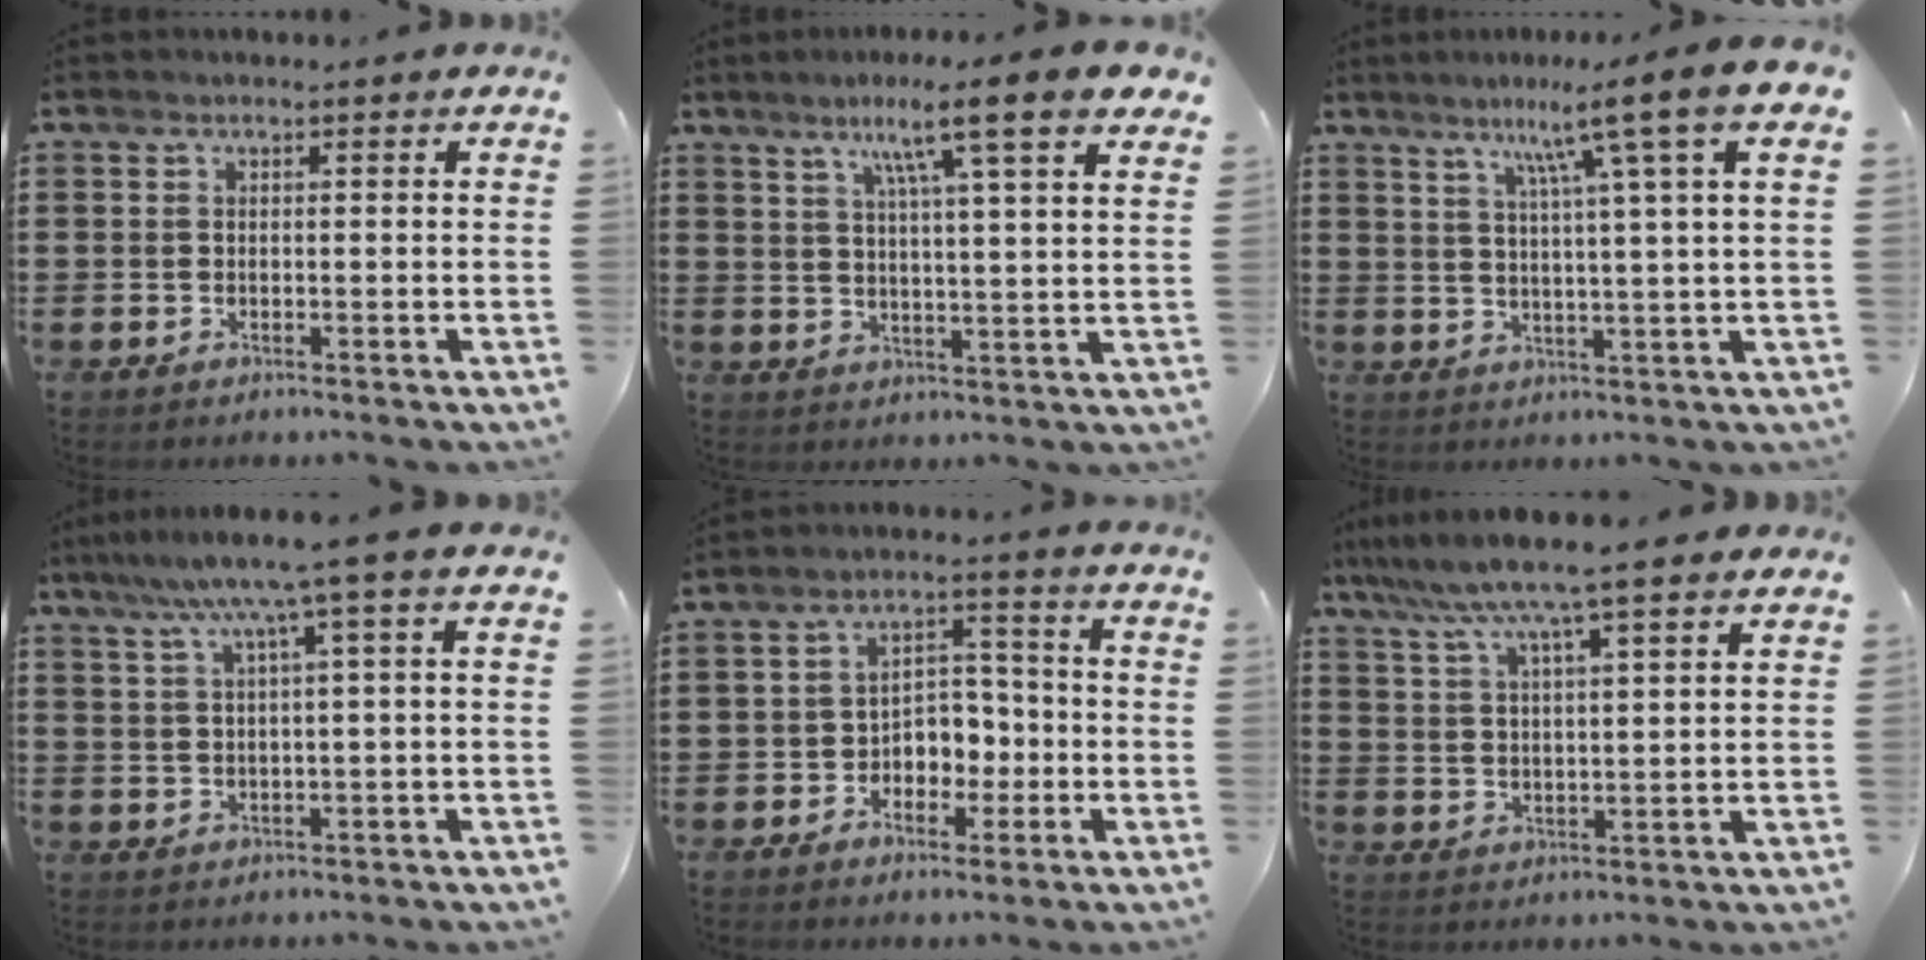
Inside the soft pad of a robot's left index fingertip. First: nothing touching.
{"total": 9.5, "force": [6.1, -0.1, 7.3], "torque": [-0.135, -0.025, 0.090]}
{"total": 9.6, "force": [5.3, -1.3, 7.9], "torque": [-0.151, -0.019, 0.072]}
{"total": 6.2, "force": [2.7, -0.5, 5.5], "torque": [-0.114, -0.004, 0.042]}
{"total": 4.5, "force": [-1.7, 3.6, 2.0], "torque": [-0.041, 0.008, -0.039]}
{"total": 7.9, "force": [6.3, -0.3, 4.8], "torque": [-0.110, -0.025, 0.108]}